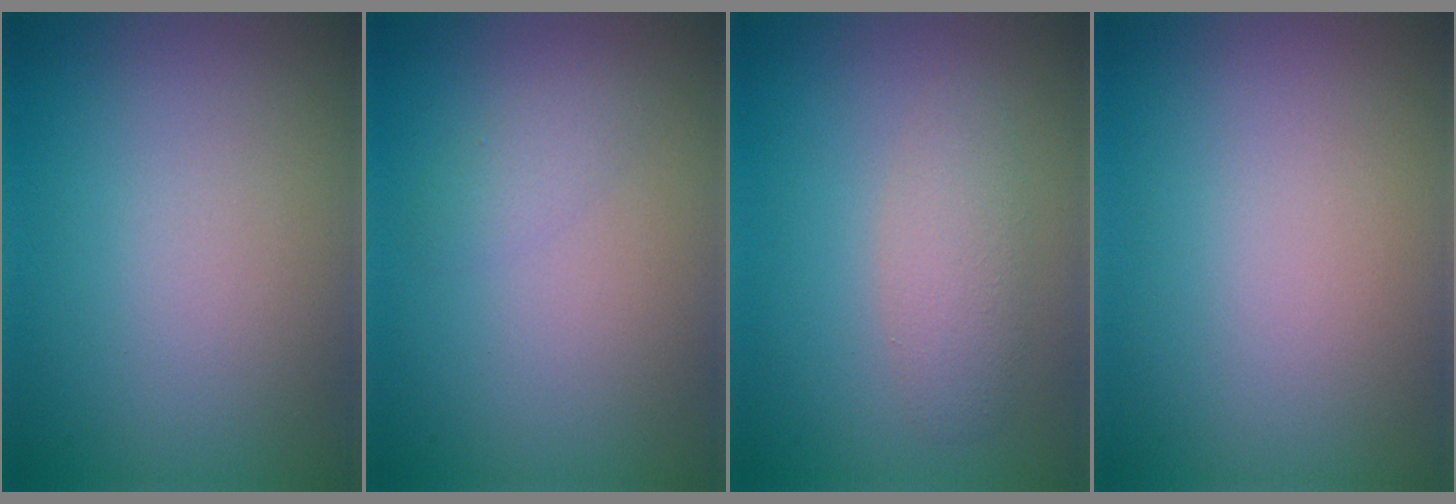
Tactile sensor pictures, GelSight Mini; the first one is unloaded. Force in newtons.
{"total": 1.3, "press": 1.3, "slide": 0.0}
{"total": 2.3, "press": 2.3, "slide": 0.1}
{"total": 0.0}